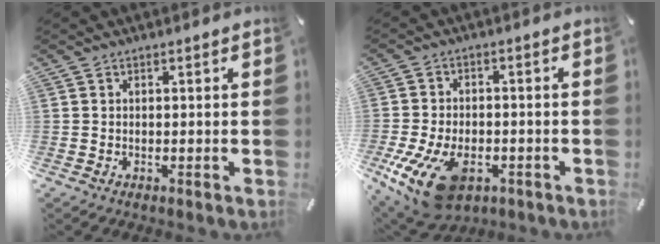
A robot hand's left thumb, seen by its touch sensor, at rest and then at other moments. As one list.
[{"total": 14.4, "force": [-6.2, 8.7, 9.7], "torque": [-0.189, 0.024, -0.104]}]